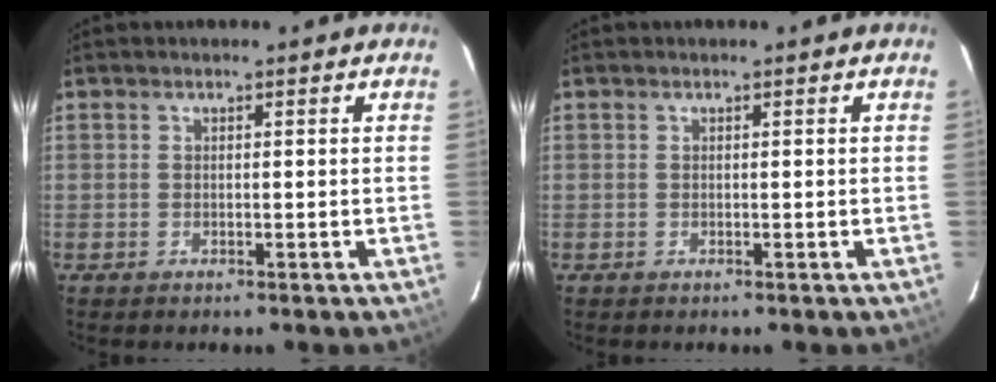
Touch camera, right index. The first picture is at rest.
{"total": 0.0}